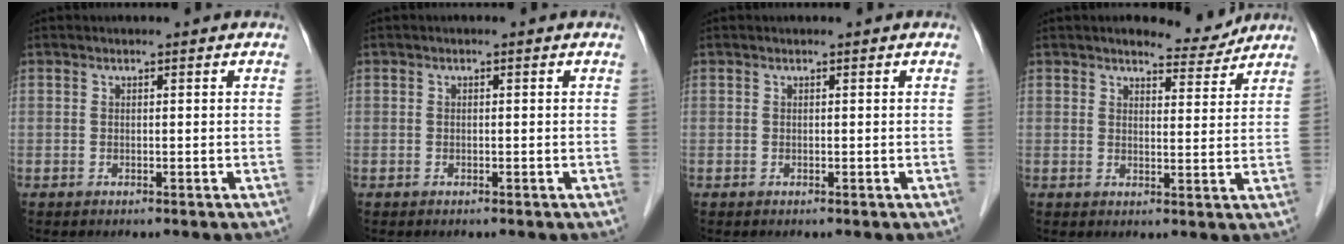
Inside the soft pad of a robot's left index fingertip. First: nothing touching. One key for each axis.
{"total": 0.0}
{"total": 0.0}
{"total": 4.5, "fx": 4.3, "fy": 0.9, "fz": 0.6, "tx": -0.012, "ty": -0.007, "tz": 0.057}